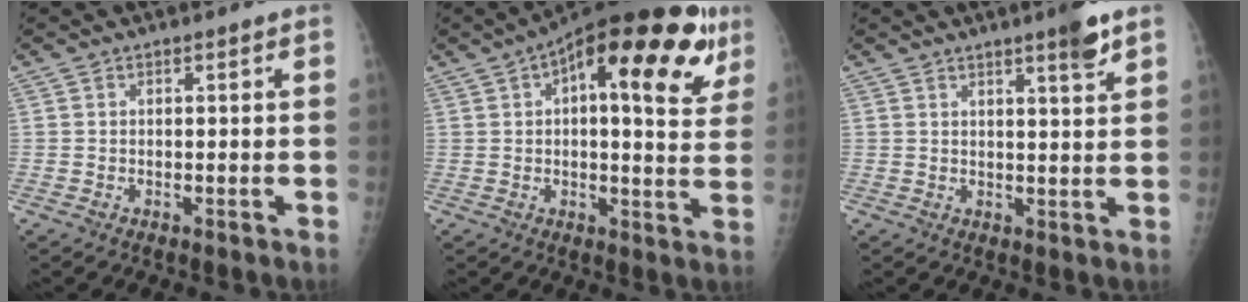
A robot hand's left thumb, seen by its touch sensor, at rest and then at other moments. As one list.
[{"total": 24.0, "force": [10.3, 9.1, 19.7], "torque": [-0.256, 0.012, 0.137]}, {"total": 4.5, "force": [3.0, 0.2, 3.3], "torque": [-0.043, -0.020, 0.044]}]